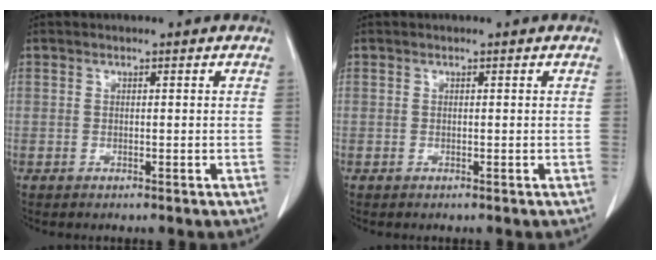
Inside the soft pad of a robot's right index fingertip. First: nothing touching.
{"total": 0.0}